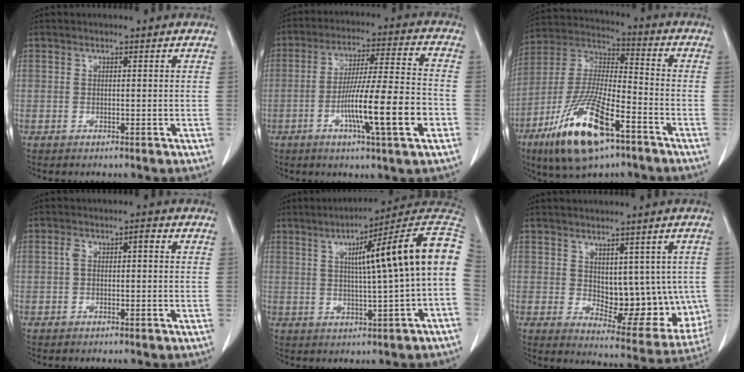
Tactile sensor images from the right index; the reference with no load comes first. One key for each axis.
{"total": 14.4, "fx": -4.7, "fy": 0.4, "fz": 13.6, "tx": -0.230, "ty": -0.005, "tz": -0.079}
{"total": 18.1, "fx": -9.9, "fy": 4.8, "fz": 14.4, "tx": -0.309, "ty": -0.028, "tz": -0.178}
{"total": 2.8, "fx": 0.2, "fy": 1.2, "fz": 2.5, "tx": -0.049, "ty": 0.021, "tz": 0.004}
{"total": 15.8, "fx": 2.4, "fy": -0.2, "fz": 15.6, "tx": -0.210, "ty": 0.033, "tz": 0.028}
{"total": 12.2, "fx": 0.6, "fy": 6.5, "fz": 10.2, "tx": -0.122, "ty": -0.004, "tz": 0.032}